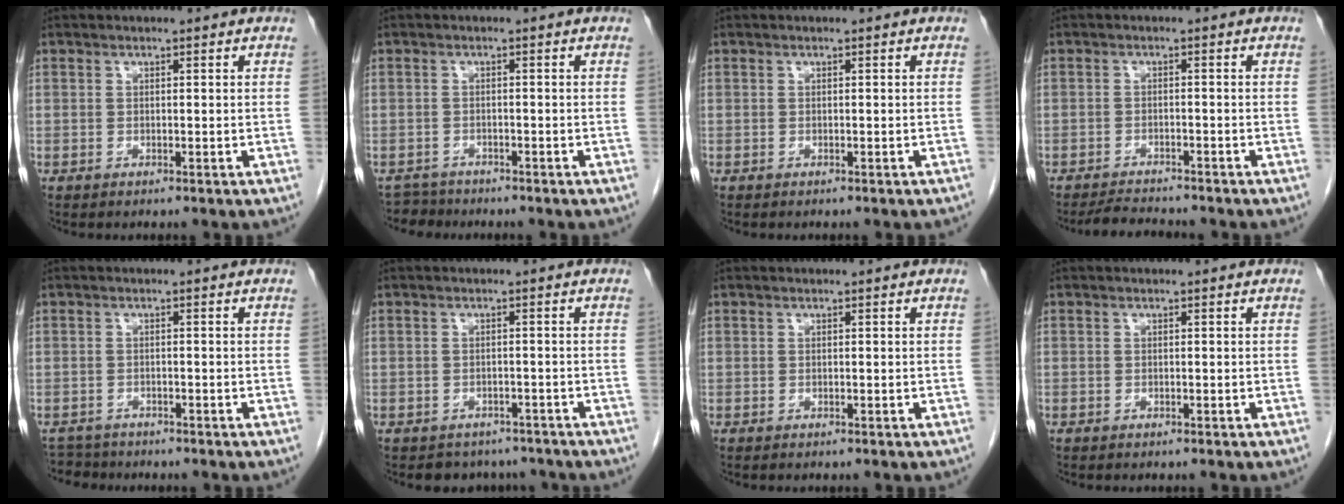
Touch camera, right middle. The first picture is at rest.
{"total": 2.6, "force": [-2.3, 0.7, -0.9], "torque": [0.013, -0.005, -0.041]}
{"total": 0.7, "force": [-0.6, 0.1, 0.4], "torque": [-0.006, -0.002, -0.005]}
{"total": 4.6, "force": [-4.4, 0.8, 1.0], "torque": [-0.020, -0.013, -0.070]}
{"total": 3.3, "force": [-3.0, 1.0, -0.6], "torque": [0.008, -0.007, -0.052]}
{"total": 5.3, "force": [-4.6, 2.7, 0.1], "torque": [0.005, 0.008, -0.053]}
{"total": 0.0}
{"total": 0.0}